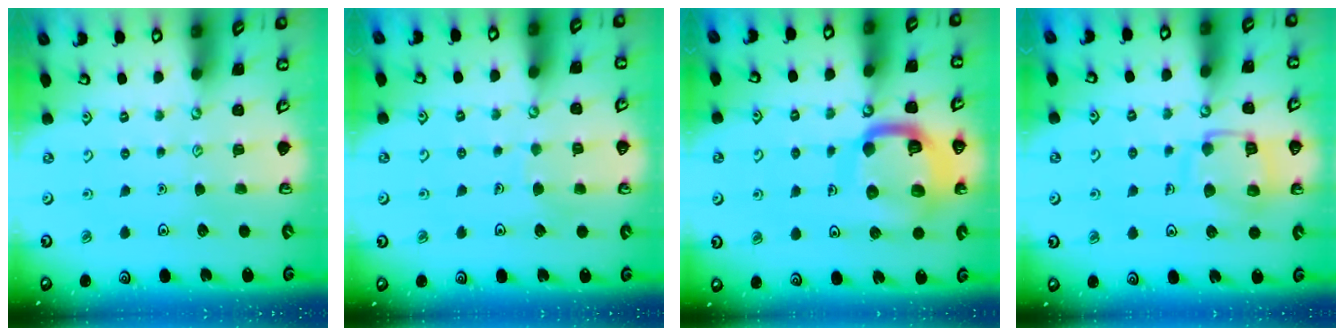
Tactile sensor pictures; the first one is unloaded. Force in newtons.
{"total": 4.2, "press": 4.1, "slide": 0.4}
{"total": 16.3, "press": 16.2, "slide": 1.7}
{"total": 13.0, "press": 13.0, "slide": 1.4}